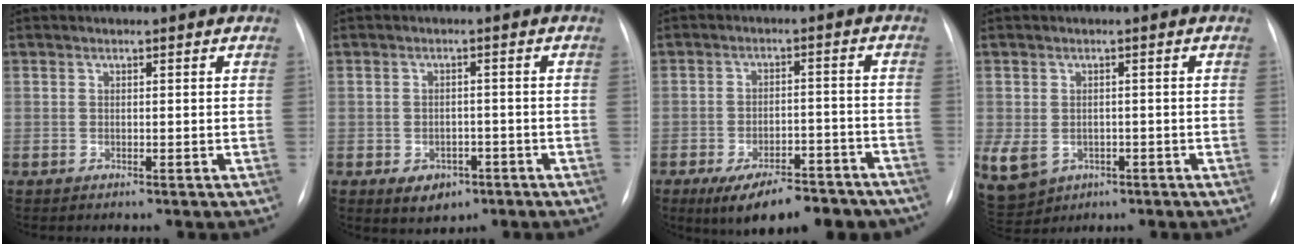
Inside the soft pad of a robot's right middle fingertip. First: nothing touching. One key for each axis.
{"total": 4.1, "fx": -2.0, "fy": 3.0, "fz": 2.0, "tx": -0.028, "ty": 0.003, "tz": -0.014}
{"total": 15.5, "fx": -11.7, "fy": 6.0, "fz": 8.1, "tx": -0.086, "ty": 0.015, "tz": -0.160}
{"total": 16.5, "fx": -6.0, "fy": 13.5, "fz": 7.4, "tx": -0.229, "ty": -0.011, "tz": -0.070}